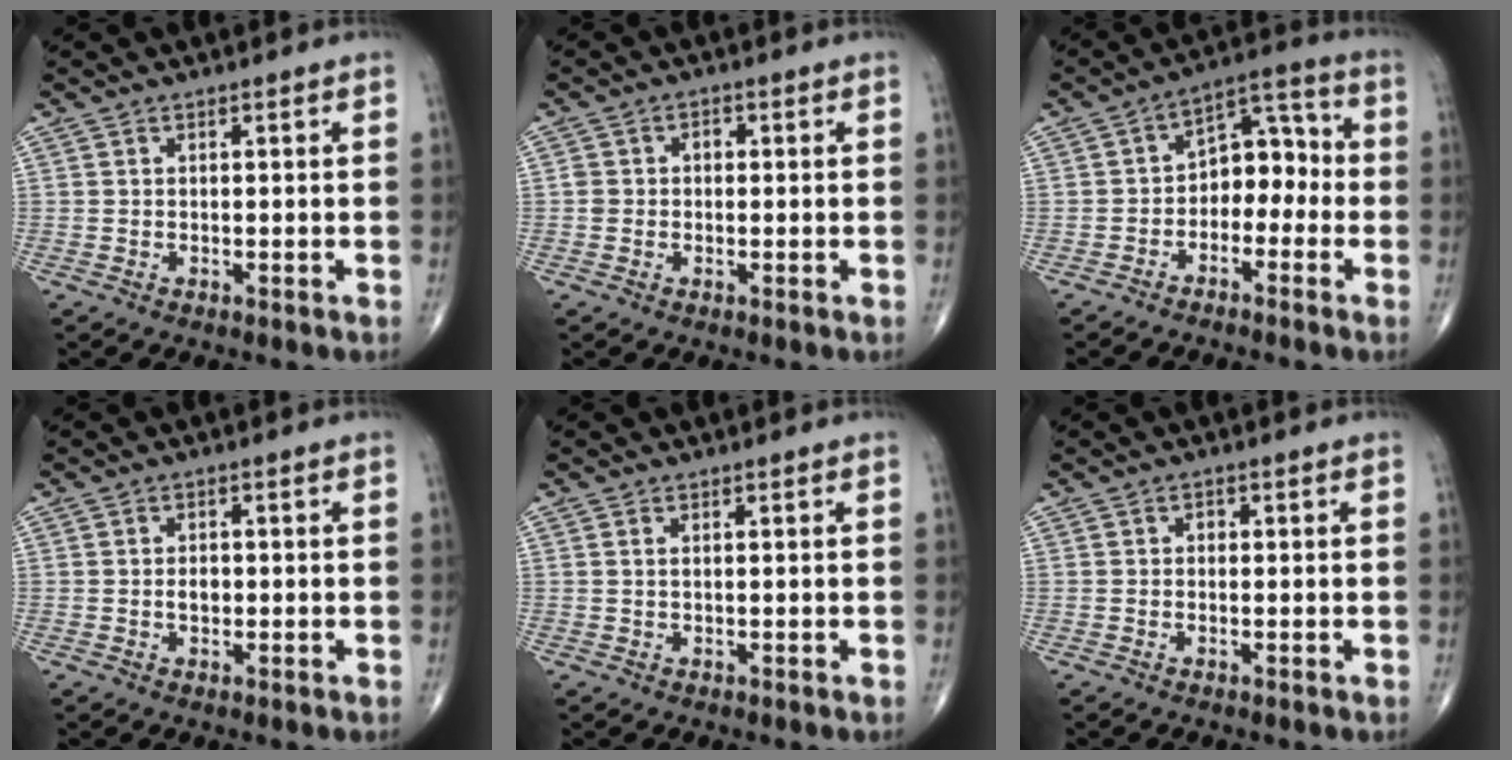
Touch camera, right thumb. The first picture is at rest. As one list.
[{"total": 2.3, "force": [-0.1, 2.0, 1.1], "torque": [-0.010, 0.010, -0.003]}, {"total": 9.1, "force": [-2.3, 6.2, 6.3], "torque": [-0.053, 0.048, -0.053]}, {"total": 1.8, "force": [-0.2, 1.2, 1.3], "torque": [-0.018, 0.002, -0.004]}, {"total": 0.5, "force": [0.2, 0.2, 0.5], "torque": [-0.010, 0.004, 0.004]}, {"total": 0.7, "force": [0.0, 0.6, 0.4], "torque": [-0.001, 0.003, -0.005]}]